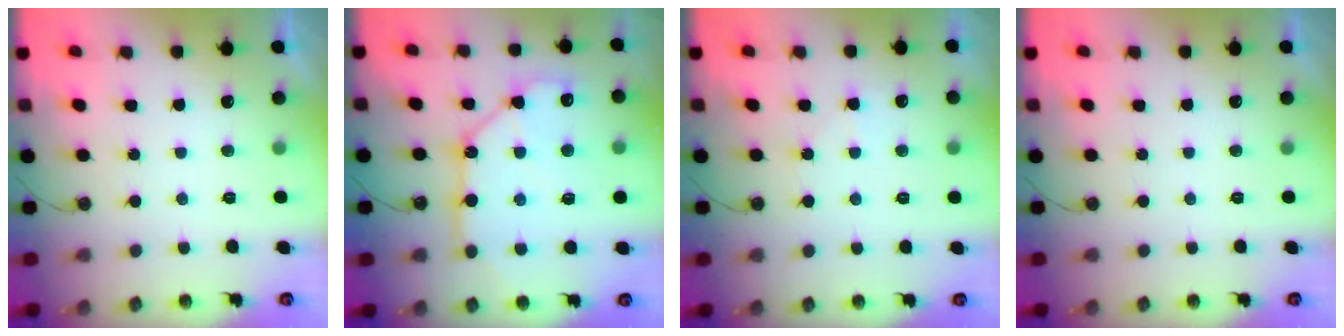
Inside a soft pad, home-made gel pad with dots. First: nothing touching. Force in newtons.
{"total": 13.6, "press": 13.5, "slide": 1.6}
{"total": 3.7, "press": 3.7, "slide": 0.6}
{"total": 0.0}